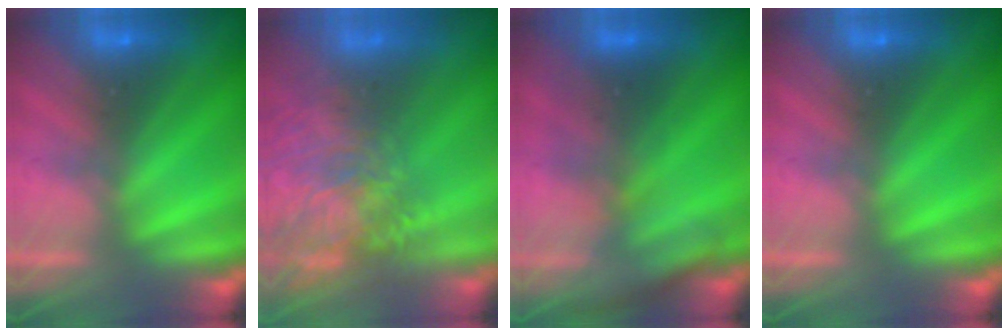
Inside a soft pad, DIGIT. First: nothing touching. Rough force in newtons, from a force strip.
{"total": 7.2}
{"total": 2.7}
{"total": 0.0}